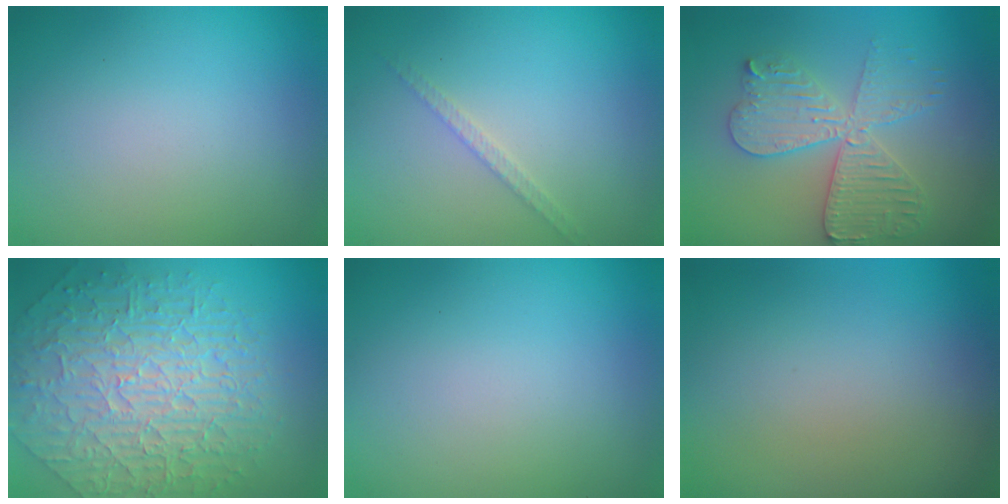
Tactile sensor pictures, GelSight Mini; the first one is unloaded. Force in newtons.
{"total": 1.3, "press": 1.3, "slide": 0.2}
{"total": 5.0, "press": 5.0, "slide": 0.6}
{"total": 8.8, "press": 6.6, "slide": 5.8}
{"total": 0.0}
{"total": 0.0}